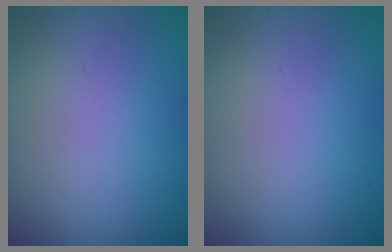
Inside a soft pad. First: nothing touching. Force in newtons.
{"total": 0.0}